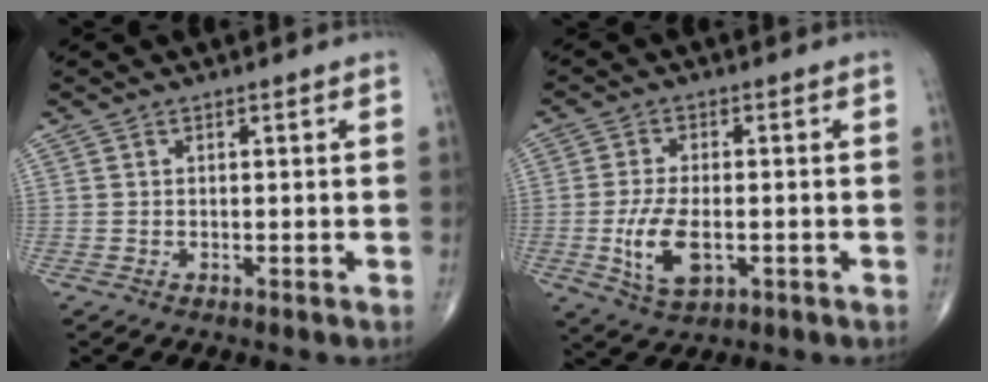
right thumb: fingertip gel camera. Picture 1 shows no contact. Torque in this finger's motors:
{"motor_torque": [0.04, 0.54, 0.57, 0.32, 0.29]}